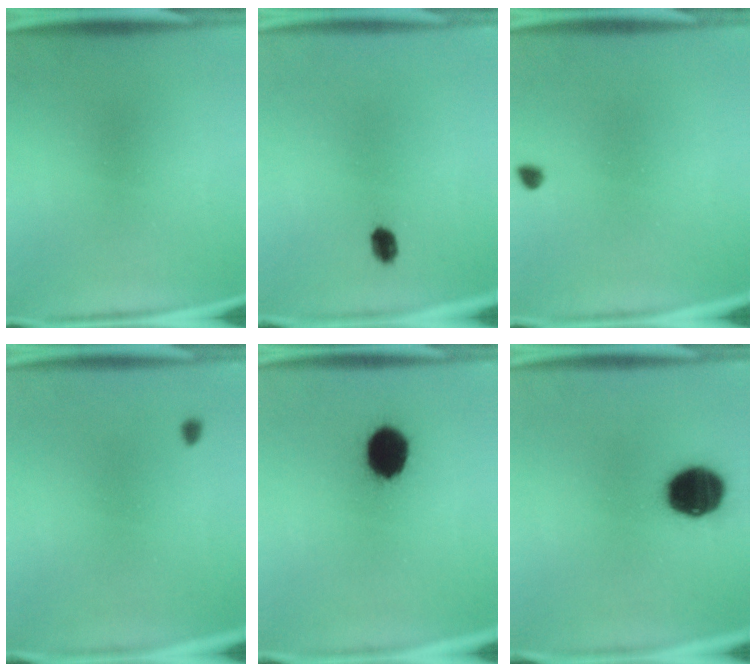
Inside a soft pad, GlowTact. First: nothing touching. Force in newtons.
{"total": 2.4}
{"total": 1.2}
{"total": 0.9}
{"total": 11.4}
{"total": 15.8}